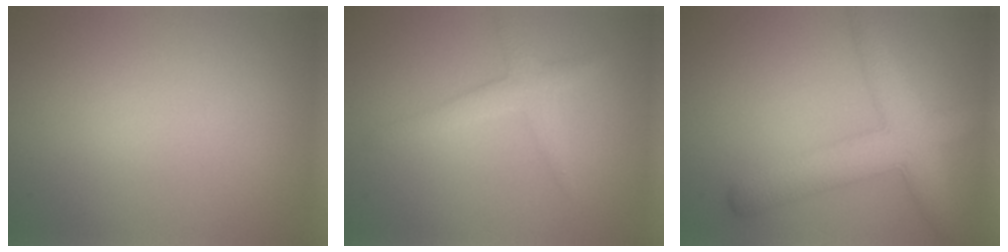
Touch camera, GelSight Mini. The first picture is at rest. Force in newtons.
{"total": 2.3, "press": 2.3, "slide": 0.1}
{"total": 6.6, "press": 6.6, "slide": 0.2}